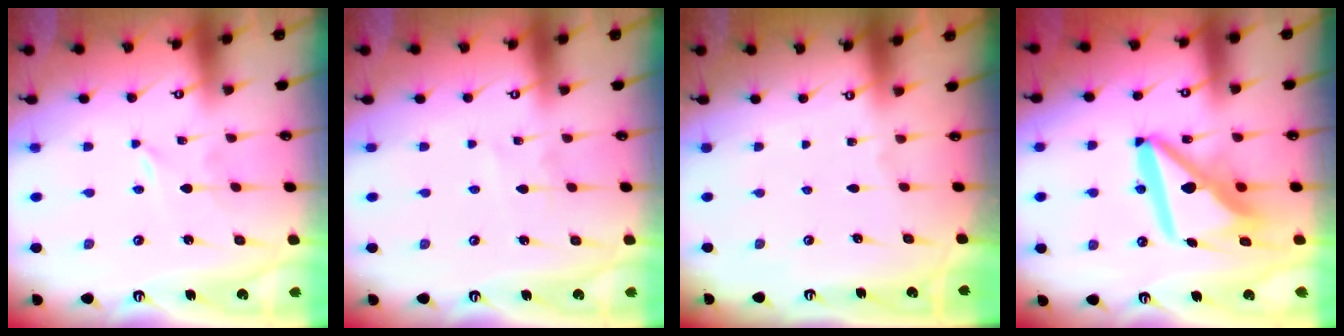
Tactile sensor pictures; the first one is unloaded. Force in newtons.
{"total": 2.8, "press": 2.8, "slide": 0.4}
{"total": 0.0}
{"total": 15.8, "press": 15.7, "slide": 1.5}